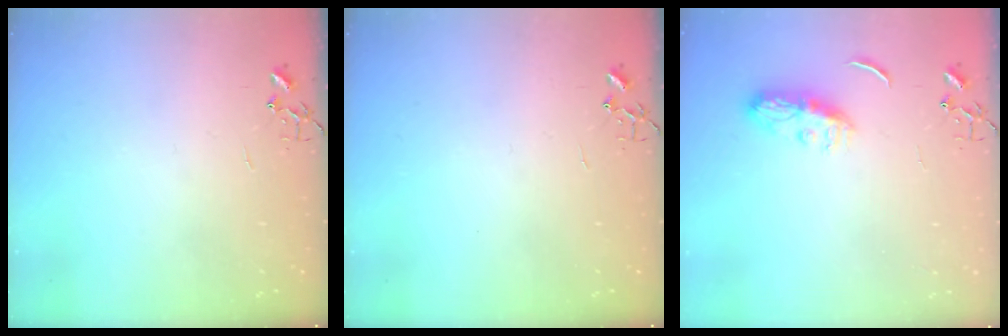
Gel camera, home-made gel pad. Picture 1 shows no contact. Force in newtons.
{"total": 0.0}
{"total": 8.6, "press": 8.6, "slide": 0.1}